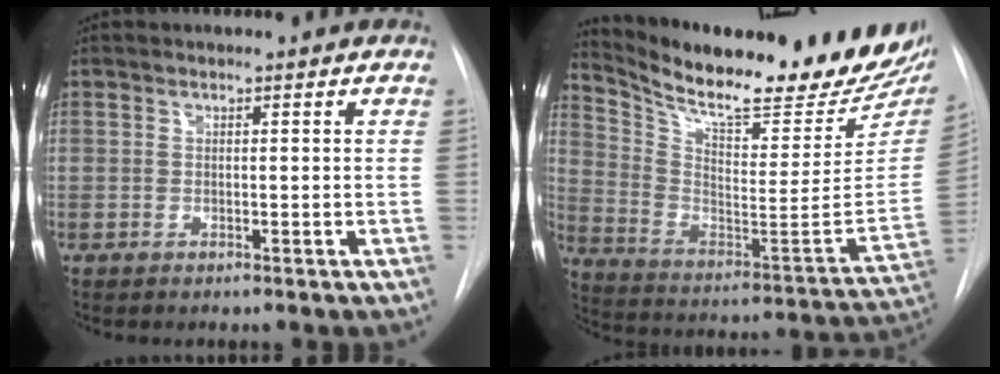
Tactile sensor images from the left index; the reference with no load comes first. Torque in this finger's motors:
{"motor_torque": [0.80, -1.14, 0.11, 0.04]}